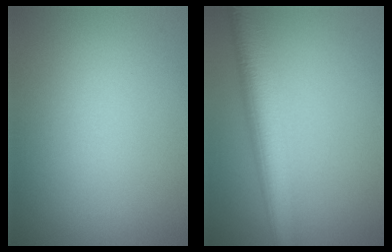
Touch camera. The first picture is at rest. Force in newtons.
{"total": 6.8, "press": 6.8, "slide": 0.2}